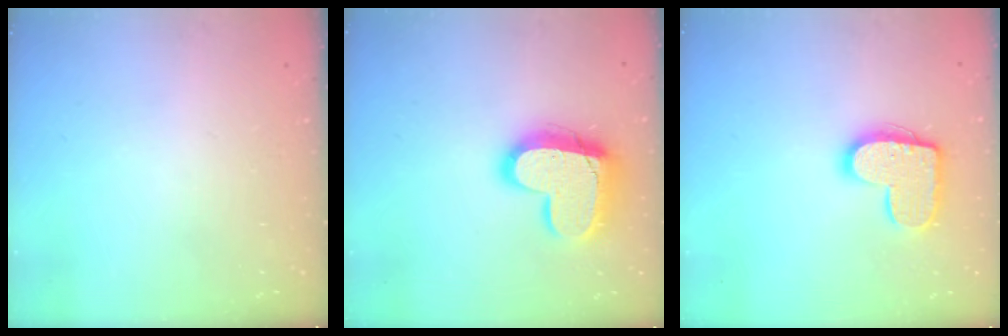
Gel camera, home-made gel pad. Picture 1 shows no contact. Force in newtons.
{"total": 18.2, "press": 18.2, "slide": 1.4}
{"total": 13.7, "press": 13.7, "slide": 0.6}